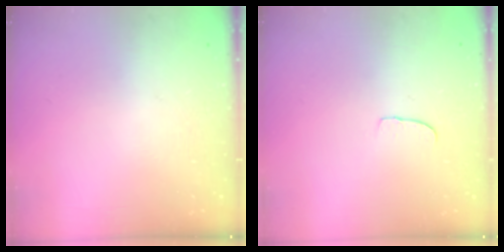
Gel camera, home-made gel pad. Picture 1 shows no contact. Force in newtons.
{"total": 4.2, "press": 4.2, "slide": 0.4}